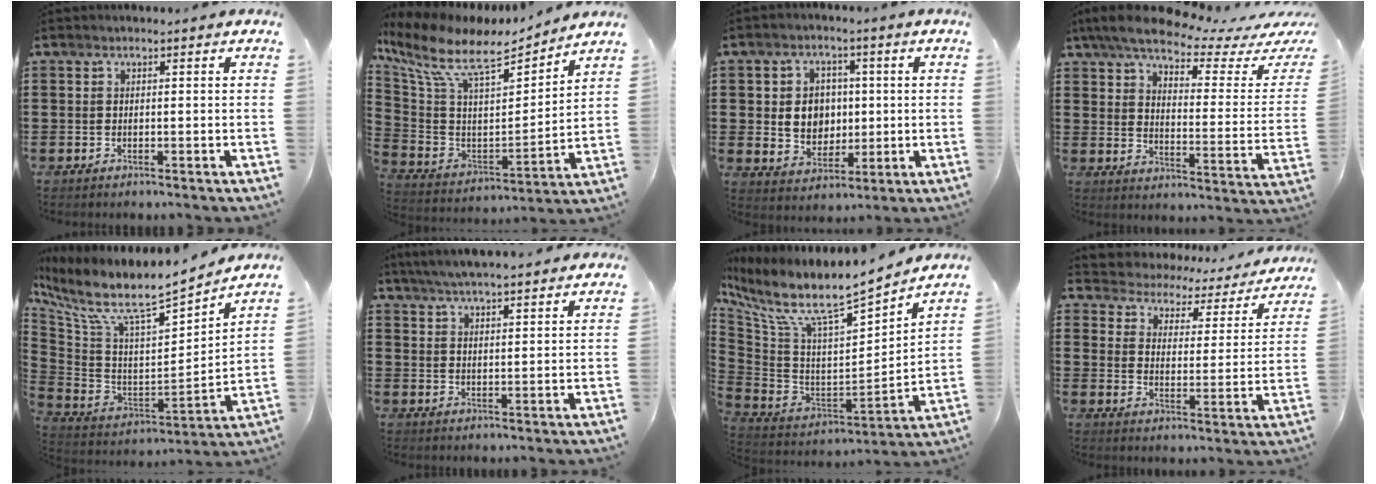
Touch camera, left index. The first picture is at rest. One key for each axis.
{"total": 10.5, "fx": 8.0, "fy": 3.4, "fz": 5.8, "tx": -0.147, "ty": -0.050, "tz": 0.139}
{"total": 6.1, "fx": 0.6, "fy": 5.5, "fz": 2.5, "tx": -0.047, "ty": 0.006, "tz": 0.006}
{"total": 6.6, "fx": 5.5, "fy": 0.8, "fz": 3.6, "tx": -0.087, "ty": -0.037, "tz": 0.092}
{"total": 7.9, "fx": 6.1, "fy": 1.7, "fz": 4.7, "tx": -0.119, "ty": -0.062, "tz": 0.098}
{"total": 4.5, "fx": 4.4, "fy": -0.1, "fz": 1.1, "tx": -0.036, "ty": -0.017, "tz": 0.079}
{"total": 8.1, "fx": 6.0, "fy": 1.6, "fz": 5.3, "tx": -0.129, "ty": -0.063, "tz": 0.095}
{"total": 1.8, "fx": 1.7, "fy": 0.7, "fz": -0.3, "tx": -0.015, "ty": -0.024, "tz": 0.016}